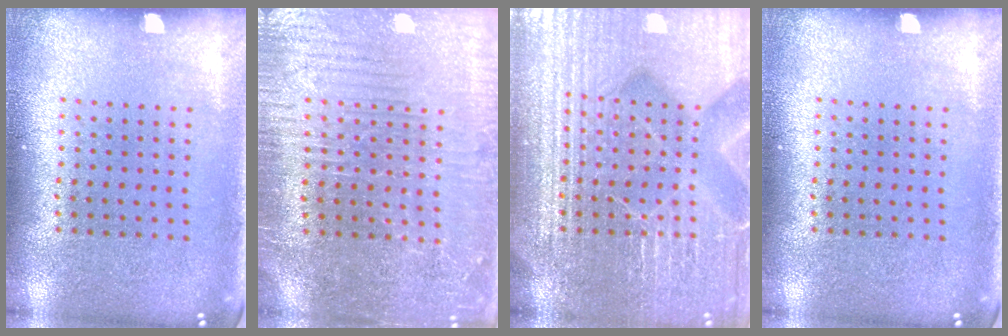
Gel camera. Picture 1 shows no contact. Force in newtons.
{"total": 3.4, "press": 3.3, "slide": 0.9}
{"total": 7.6, "press": 7.5, "slide": 1.0}
{"total": 0.0}